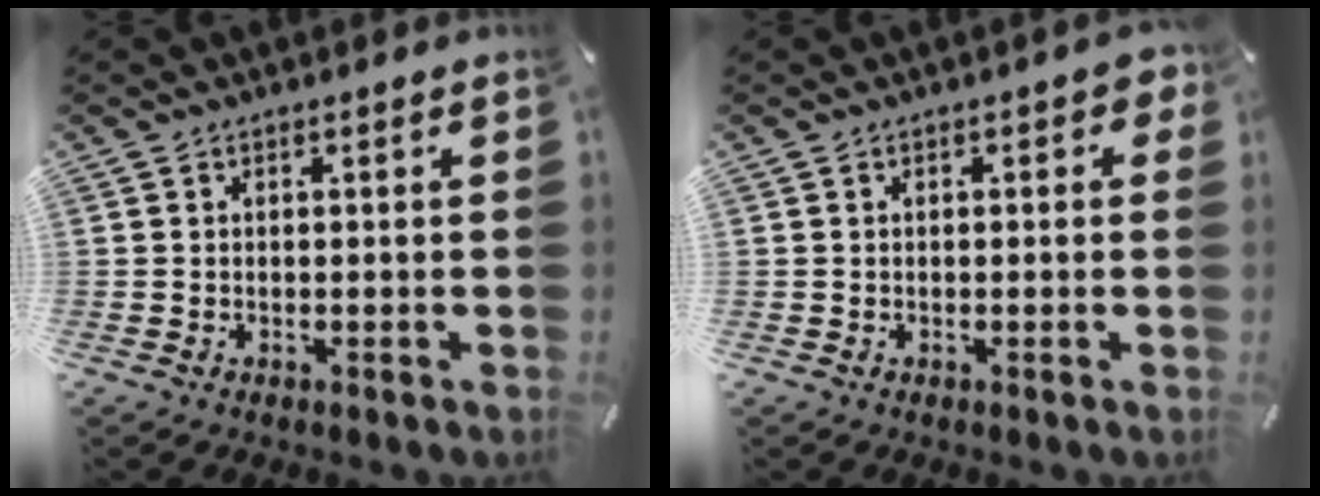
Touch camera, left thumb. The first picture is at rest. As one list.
[{"total": 1.8, "force": [0.0, 1.2, 1.3], "torque": [-0.016, 0.005, -0.003]}]